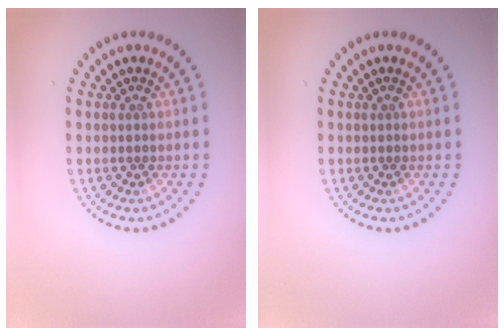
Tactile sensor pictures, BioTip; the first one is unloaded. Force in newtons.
{"total": 0.0}